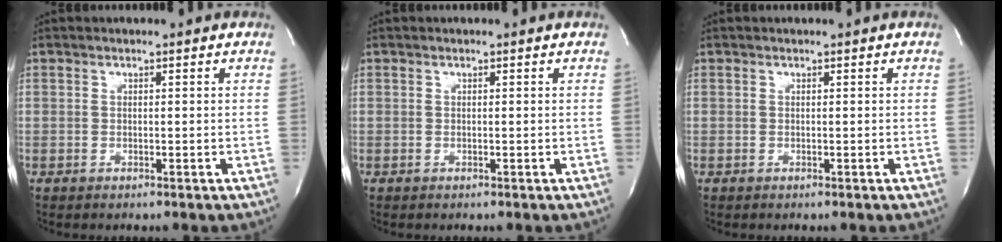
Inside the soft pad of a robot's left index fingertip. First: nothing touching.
{"total": 0.0}
{"total": 0.0}